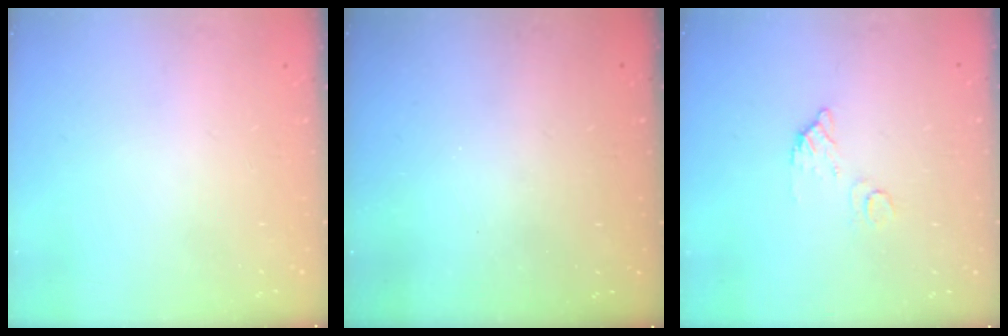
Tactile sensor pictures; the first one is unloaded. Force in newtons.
{"total": 3.0, "press": 2.9, "slide": 0.8}
{"total": 5.1, "press": 5.1, "slide": 0.4}